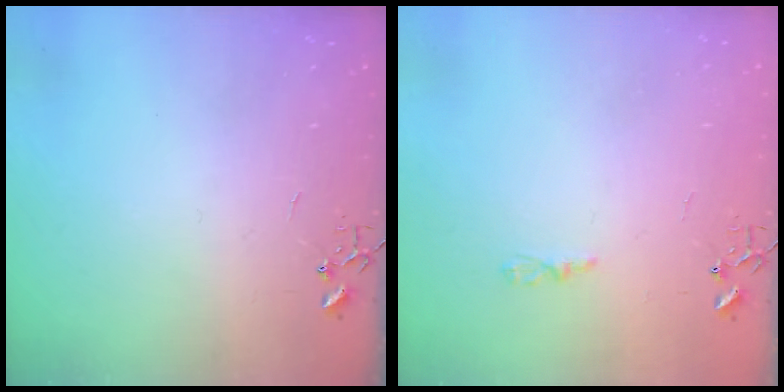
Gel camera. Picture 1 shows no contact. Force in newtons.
{"total": 3.2, "press": 3.1, "slide": 0.4}